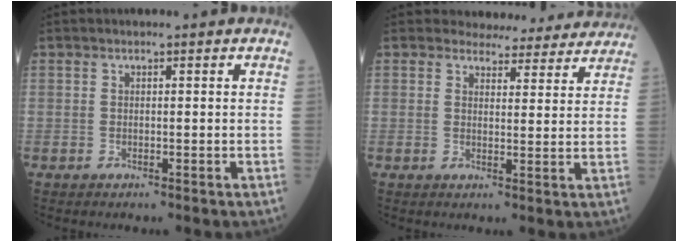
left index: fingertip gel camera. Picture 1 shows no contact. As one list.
[{"total": 9.4, "force": [8.8, 3.1, 0.6], "torque": [0.021, -0.004, 0.082]}]